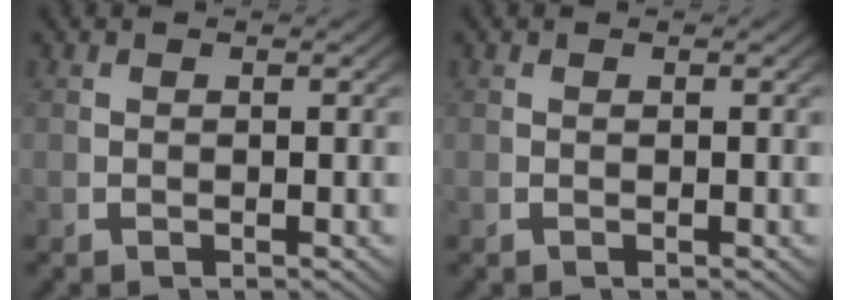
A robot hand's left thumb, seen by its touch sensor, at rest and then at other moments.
{"total": 0.0}